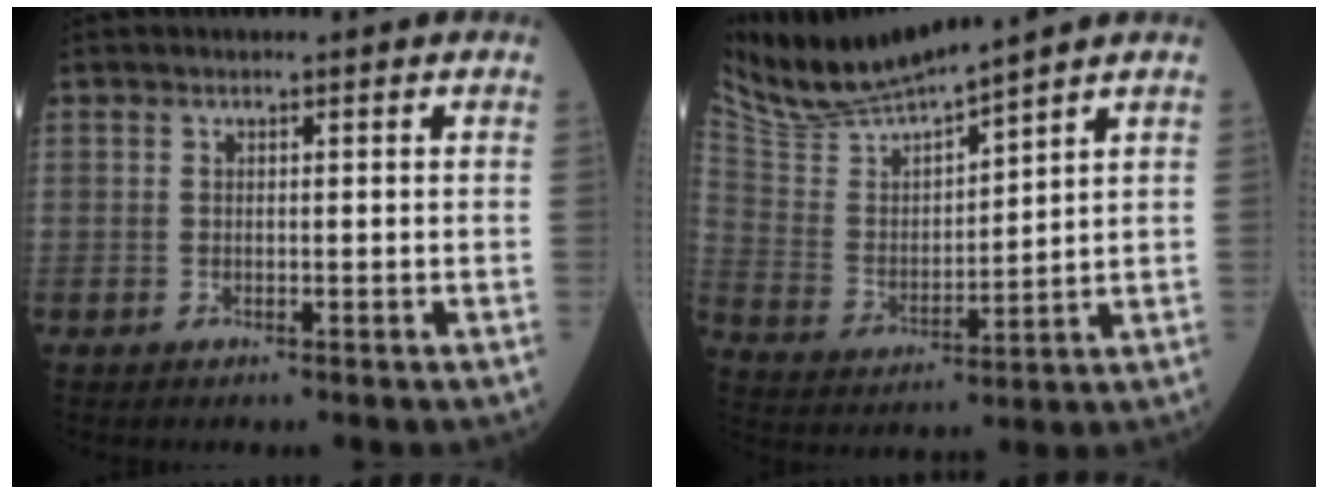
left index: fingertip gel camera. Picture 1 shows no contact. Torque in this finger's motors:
{"motor_torque": [0.47, -0.78, -0.10, -0.01]}